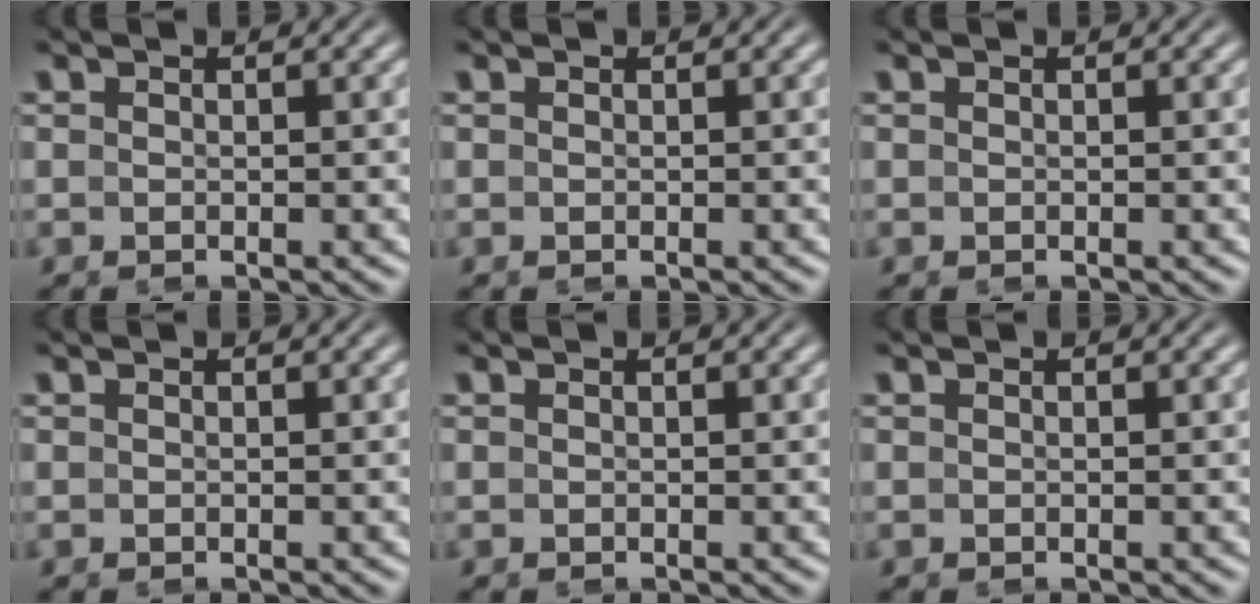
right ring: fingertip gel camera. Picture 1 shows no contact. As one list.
[{"total": 0.0}, {"total": 0.0}, {"total": 0.0}, {"total": 0.0}, {"total": 0.0}]